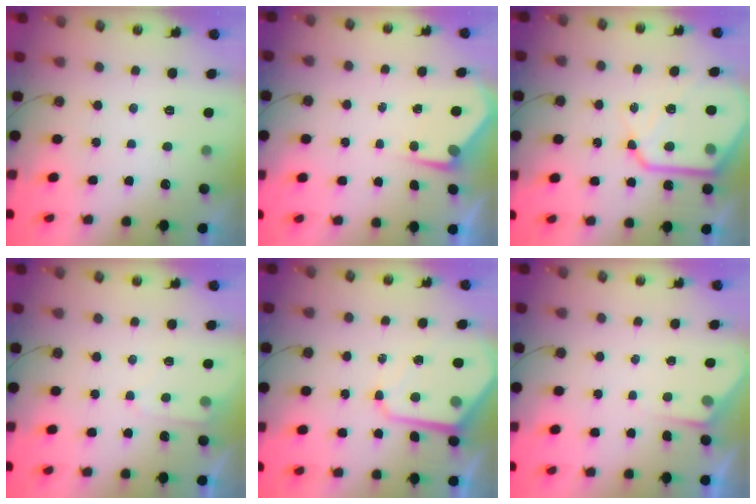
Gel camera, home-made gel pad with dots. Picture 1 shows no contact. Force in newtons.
{"total": 4.8, "press": 4.8, "slide": 0.5}
{"total": 16.9, "press": 16.8, "slide": 1.8}
{"total": 4.1, "press": 4.1, "slide": 0.6}
{"total": 9.6, "press": 9.5, "slide": 0.8}
{"total": 3.6, "press": 3.6, "slide": 0.5}